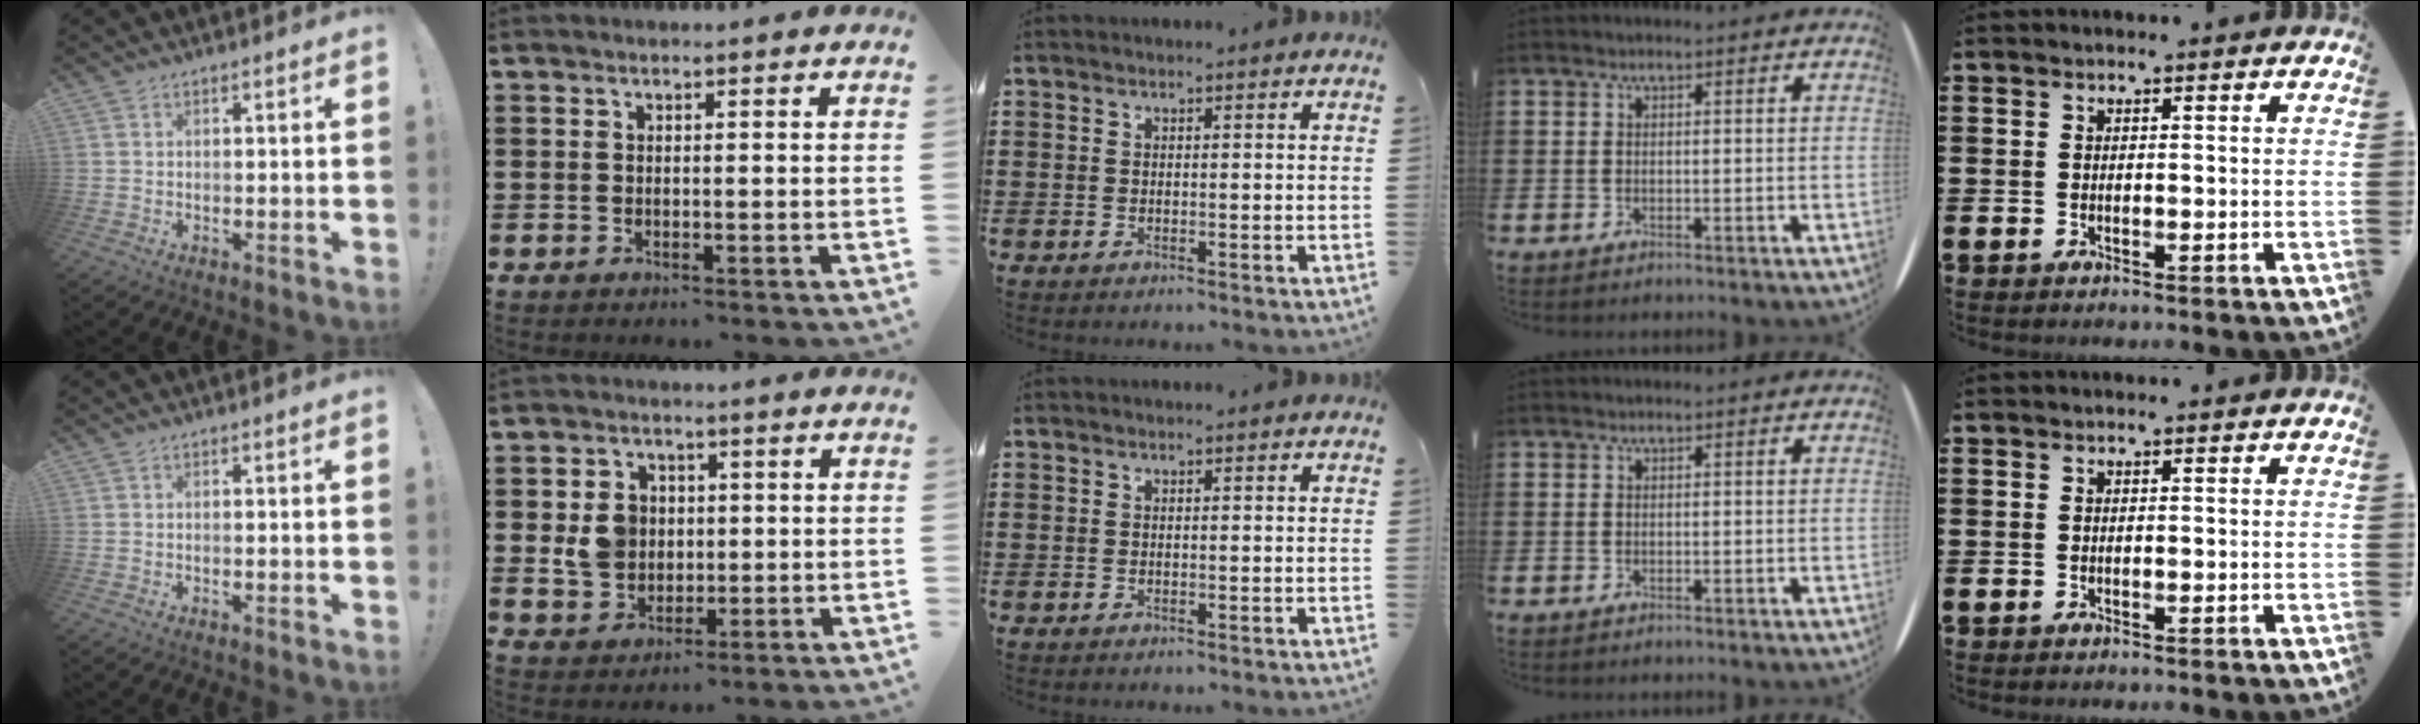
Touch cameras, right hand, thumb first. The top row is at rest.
{"index": {"total": 6.4, "force": [0.6, 5.2, 3.6], "torque": [-0.100, 0.011, 0.008]}}